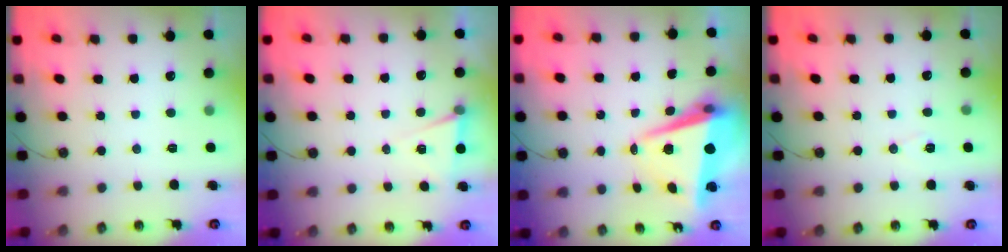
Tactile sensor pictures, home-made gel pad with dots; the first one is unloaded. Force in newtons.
{"total": 5.7, "press": 3.3, "slide": 4.6}
{"total": 8.2, "press": 8.1, "slide": 1.4}
{"total": 5.7, "press": 3.6, "slide": 4.4}